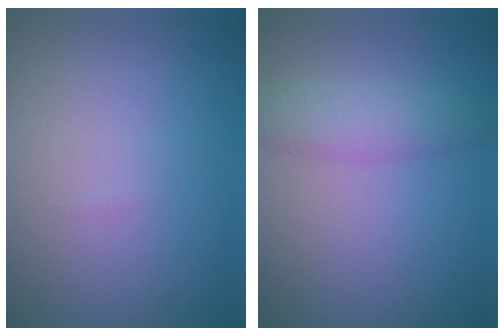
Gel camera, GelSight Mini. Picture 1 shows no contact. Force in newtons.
{"total": 3.0, "press": 3.0, "slide": 0.0}